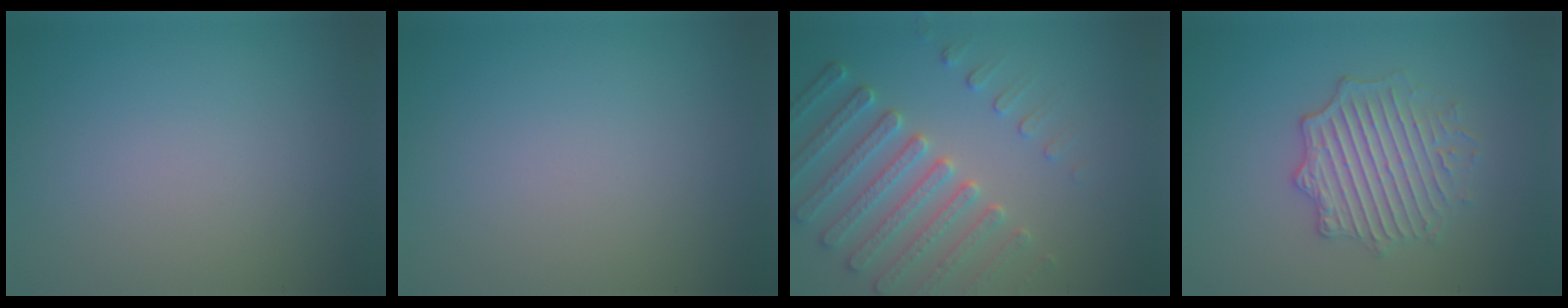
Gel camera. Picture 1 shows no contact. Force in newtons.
{"total": 0.0}
{"total": 5.3, "press": 4.7, "slide": 2.4}
{"total": 4.2, "press": 3.8, "slide": 1.9}